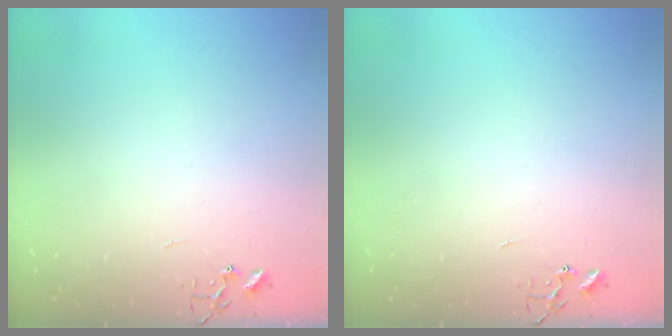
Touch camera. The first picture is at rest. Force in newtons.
{"total": 0.0}